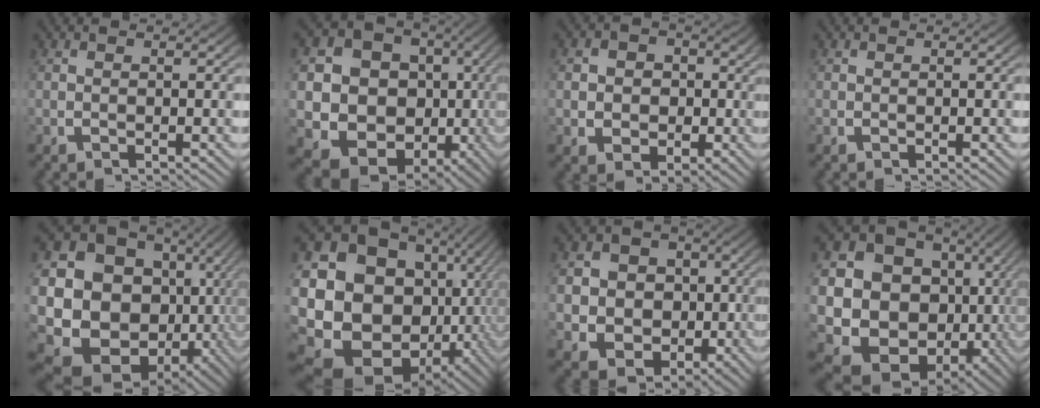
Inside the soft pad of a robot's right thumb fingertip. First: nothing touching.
{"total": 18.6, "force": [-1.7, 15.2, 10.5], "torque": [-0.246, -0.079, -0.013]}
{"total": 6.0, "force": [0.2, 5.0, 3.2], "torque": [-0.051, -0.024, 0.011]}
{"total": 0.0}
{"total": 25.2, "force": [-1.5, 18.9, 16.7], "torque": [-0.341, -0.066, -0.006]}
{"total": 27.4, "force": [-2.9, 20.2, 18.4], "torque": [-0.383, -0.084, -0.014]}
{"total": 14.0, "force": [-1.8, 12.1, 6.7], "torque": [-0.152, -0.065, -0.016]}
{"total": 22.5, "force": [-1.1, 17.3, 14.4], "torque": [-0.308, -0.067, -0.004]}